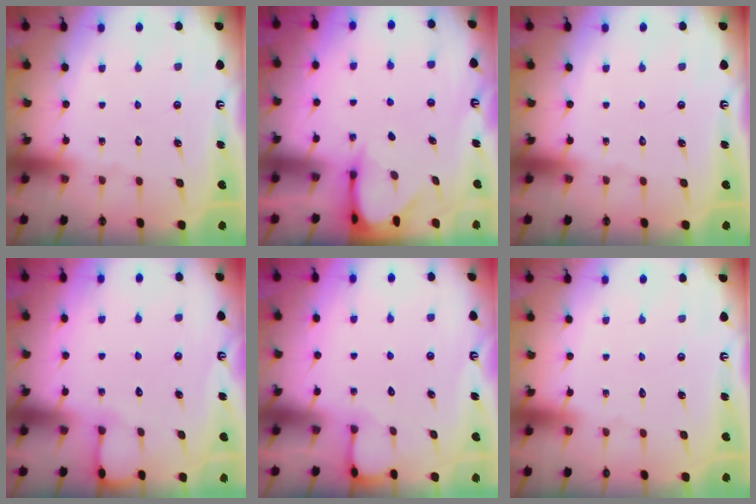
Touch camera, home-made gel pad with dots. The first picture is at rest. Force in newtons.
{"total": 3.6, "press": 3.6, "slide": 0.3}
{"total": 0.0}
{"total": 2.4, "press": 2.4, "slide": 0.3}
{"total": 2.1, "press": 2.1, "slide": 0.2}
{"total": 0.0}